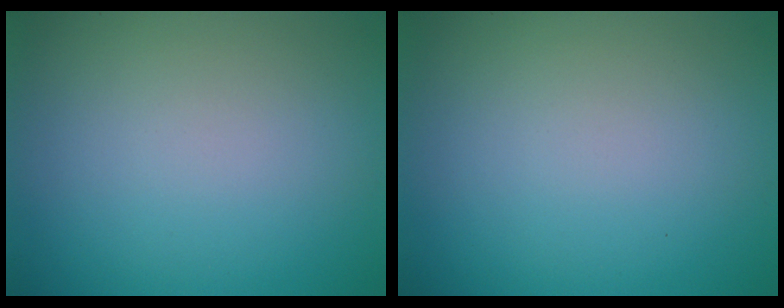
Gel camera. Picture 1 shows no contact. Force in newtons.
{"total": 0.0}